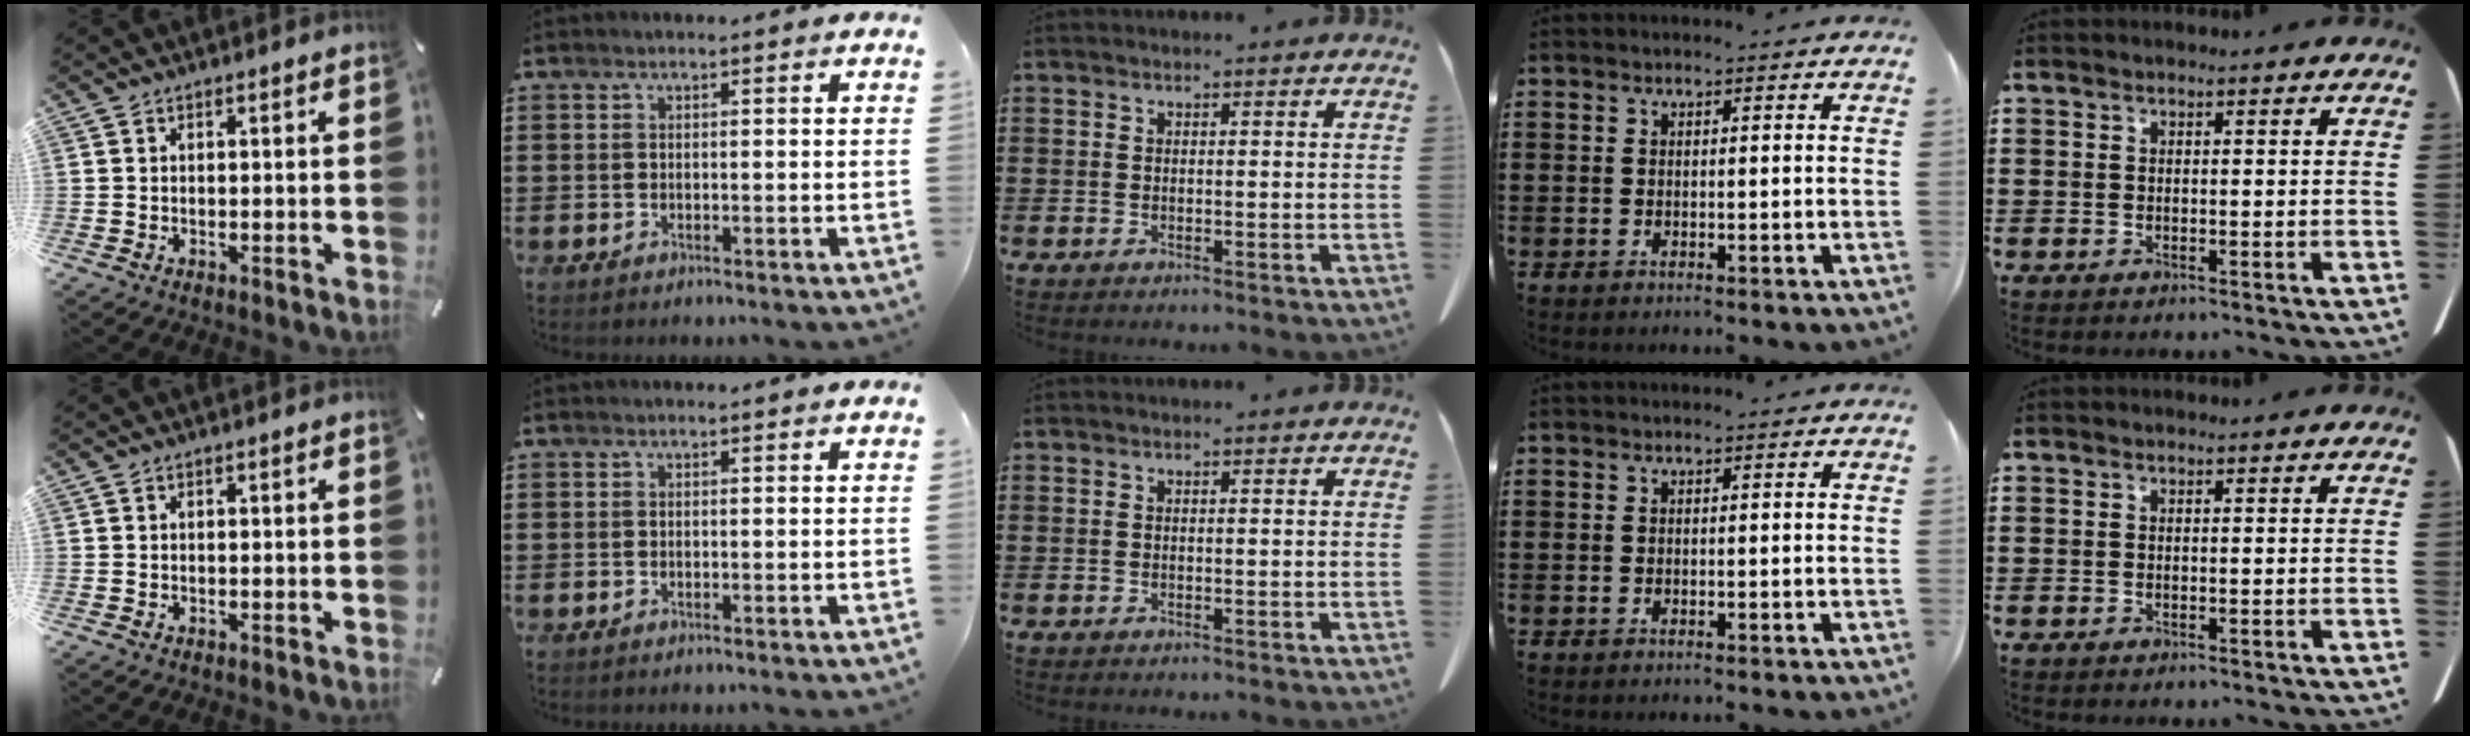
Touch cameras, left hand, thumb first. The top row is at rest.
{}